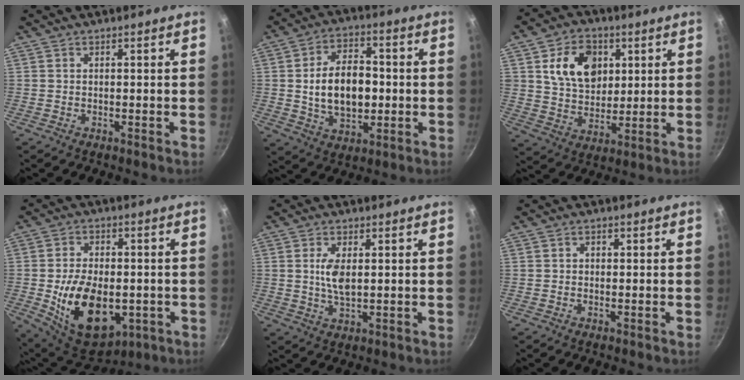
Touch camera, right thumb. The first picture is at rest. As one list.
[{"total": 13.9, "force": [-0.2, 9.0, 10.6], "torque": [-0.149, 0.011, -0.001]}, {"total": 13.3, "force": [4.1, 10.0, 7.8], "torque": [-0.100, -0.011, 0.073]}, {"total": 18.1, "force": [-3.6, 11.1, 13.8], "torque": [-0.212, 0.001, -0.041]}, {"total": 5.3, "force": [0.9, 2.5, 4.6], "torque": [-0.089, -0.006, 0.019]}, {"total": 1.0, "force": [0.0, 0.9, 0.5], "torque": [-0.005, 0.002, -0.001]}]